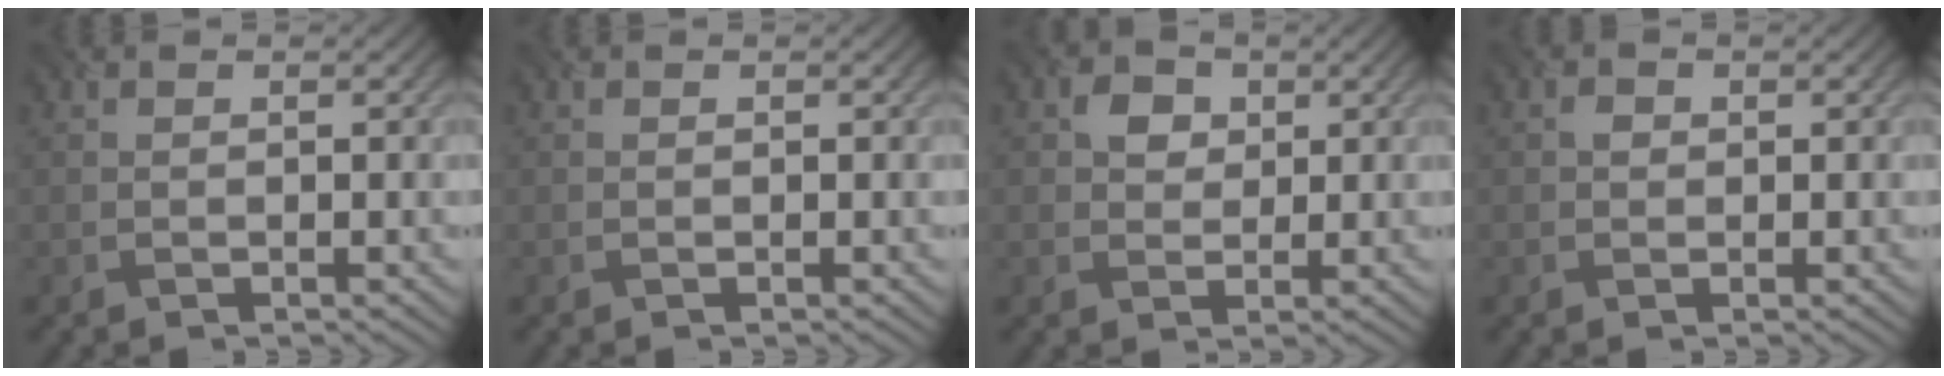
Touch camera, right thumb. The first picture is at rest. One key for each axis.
{"total": 0.0}
{"total": 3.0, "fx": 0.9, "fy": 2.5, "fz": 1.3, "tx": -0.026, "ty": 0.003, "tz": 0.009}
{"total": 0.9, "fx": 0.1, "fy": 0.8, "fz": 0.3, "tx": -0.005, "ty": -0.002, "tz": -0.002}